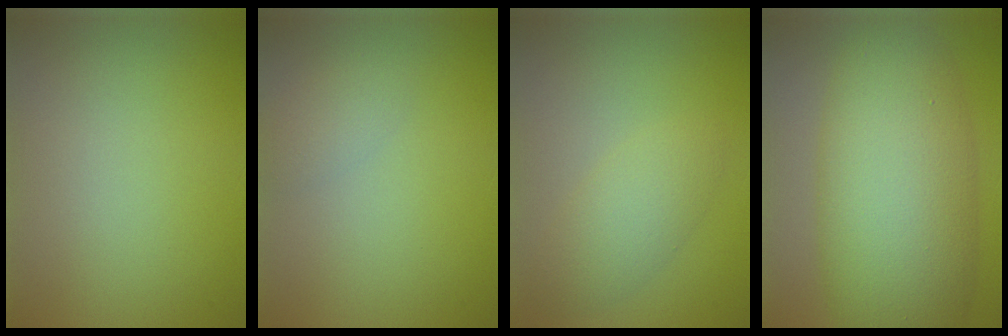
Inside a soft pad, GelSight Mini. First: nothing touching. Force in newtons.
{"total": 1.4, "press": 1.4, "slide": 0.1}
{"total": 2.8, "press": 2.8, "slide": 0.1}
{"total": 11.0, "press": 11.0, "slide": 0.0}